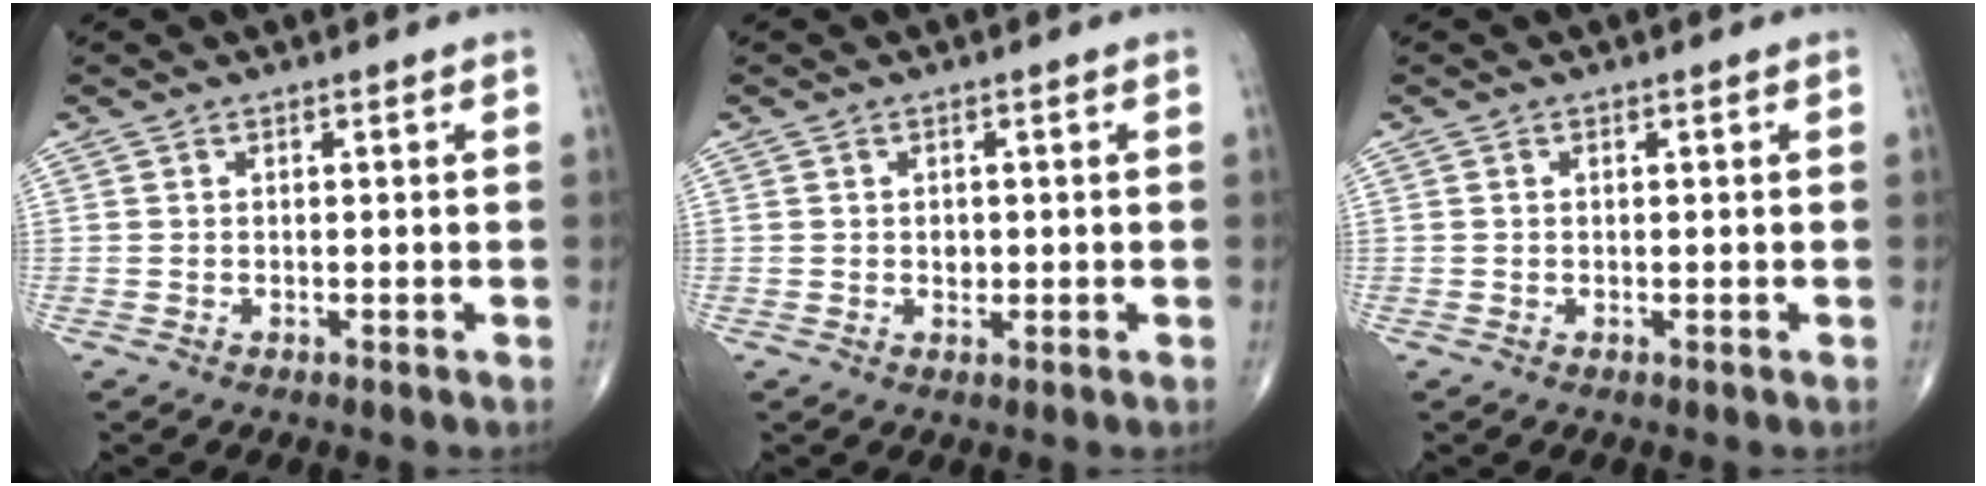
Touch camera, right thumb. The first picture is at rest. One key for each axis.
{"total": 1.6, "fx": 0.1, "fy": 1.2, "fz": 1.0, "tx": -0.008, "ty": 0.000, "tz": 0.004}
{"total": 0.0}